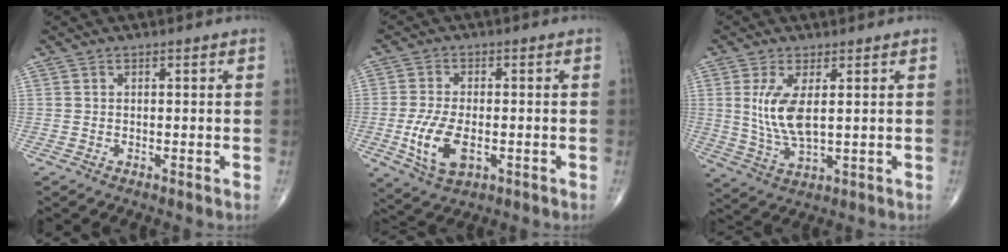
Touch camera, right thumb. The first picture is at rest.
{"total": 9.0, "force": [-2.2, 4.7, 7.4], "torque": [-0.148, -0.005, -0.034]}
{"total": 8.3, "force": [1.5, 3.2, 7.5], "torque": [-0.163, -0.018, 0.040]}